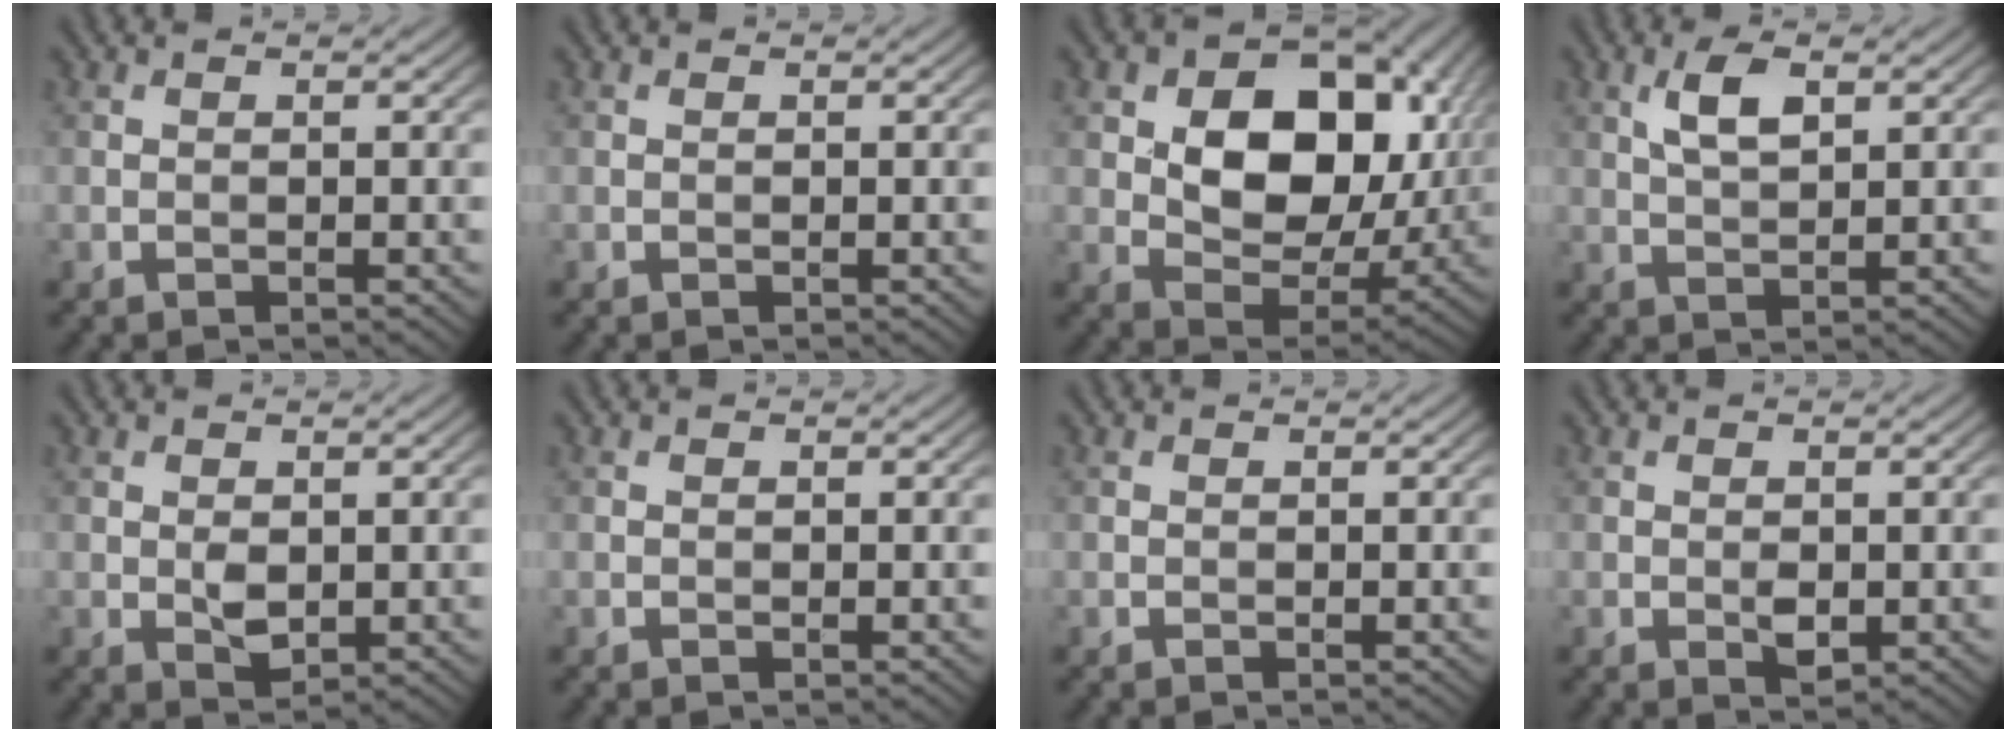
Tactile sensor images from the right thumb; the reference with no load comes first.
{"total": 0.0}
{"total": 15.4, "force": [3.0, 10.6, 10.8], "torque": [-0.171, -0.010, 0.054]}
{"total": 4.1, "force": [1.6, 1.6, 3.4], "torque": [-0.074, 0.004, 0.034]}
{"total": 2.2, "force": [0.1, 1.4, 1.7], "torque": [-0.035, -0.005, 0.005]}
{"total": 0.0}
{"total": 0.0}
{"total": 1.5, "force": [-0.3, 0.9, 1.2], "torque": [-0.023, -0.003, -0.004]}